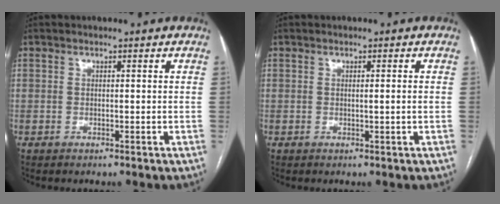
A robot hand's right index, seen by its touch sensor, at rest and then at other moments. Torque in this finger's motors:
{"motor_torque": [-0.08, -0.04, -0.09, 0.00]}